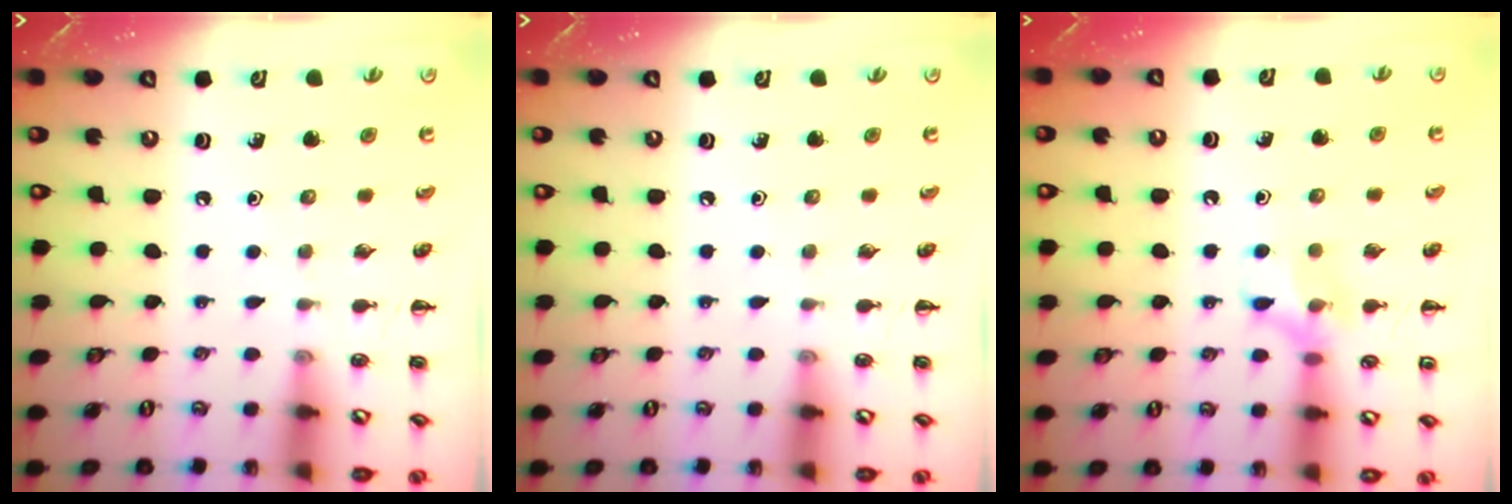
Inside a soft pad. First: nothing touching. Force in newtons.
{"total": 0.0}
{"total": 8.9, "press": 8.8, "slide": 1.4}